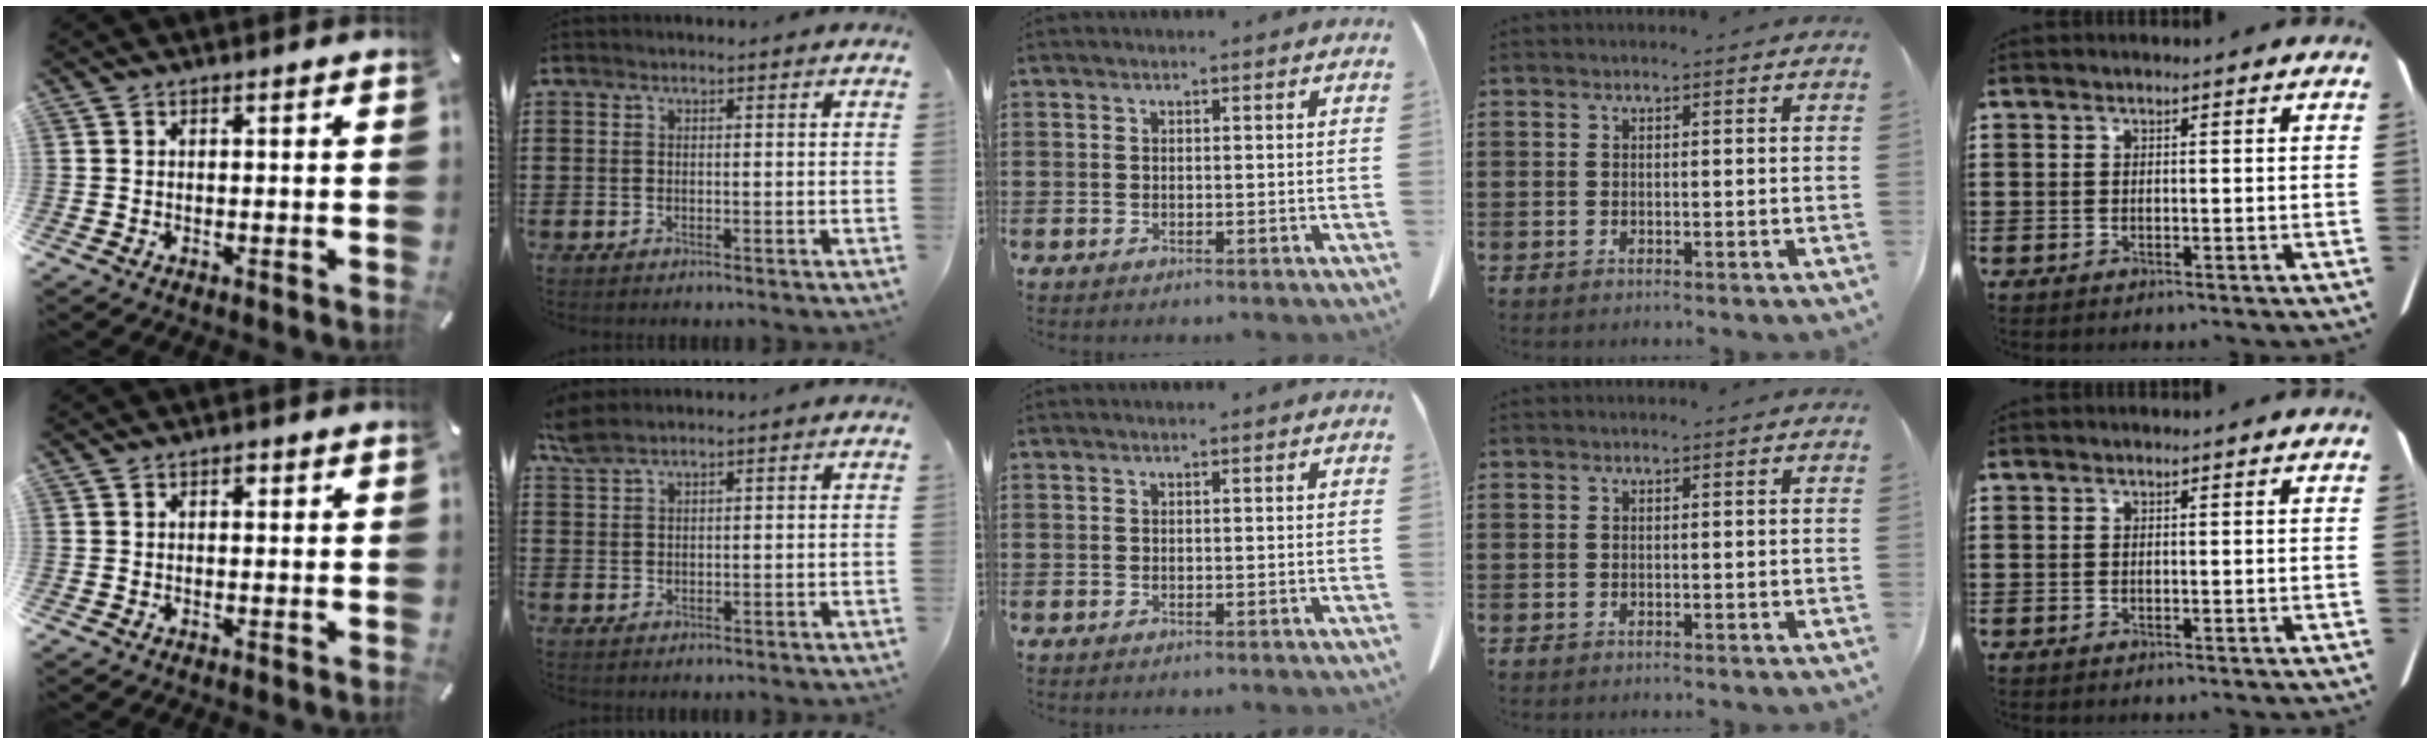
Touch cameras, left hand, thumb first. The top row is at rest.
{"thumb": {"total": 0.9, "force": [0.2, 0.8, 0.5], "torque": [-0.011, 0.006, 0.002]}, "index": {"total": 2.7, "force": [2.2, 0.8, 1.4], "torque": [-0.034, 0.003, 0.041]}}